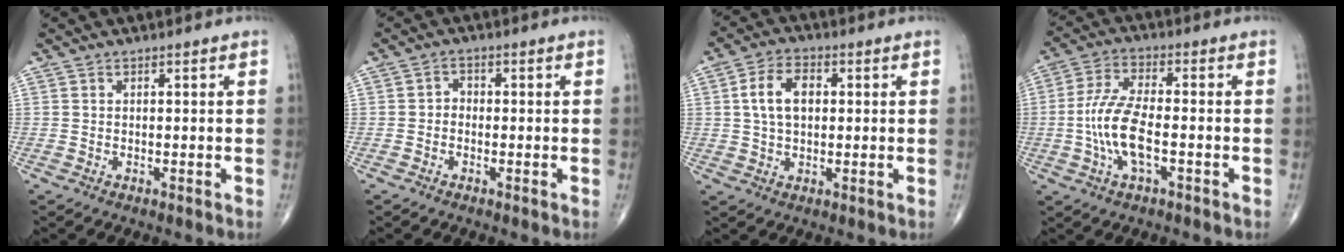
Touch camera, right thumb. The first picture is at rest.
{"total": 1.6, "force": [-0.6, 1.3, 0.8], "torque": [0.002, 0.007, -0.018]}
{"total": 7.6, "force": [1.2, 4.7, 5.8], "torque": [-0.097, 0.011, 0.018]}
{"total": 10.3, "force": [-2.2, 4.0, 9.2], "torque": [-0.200, 0.020, -0.045]}